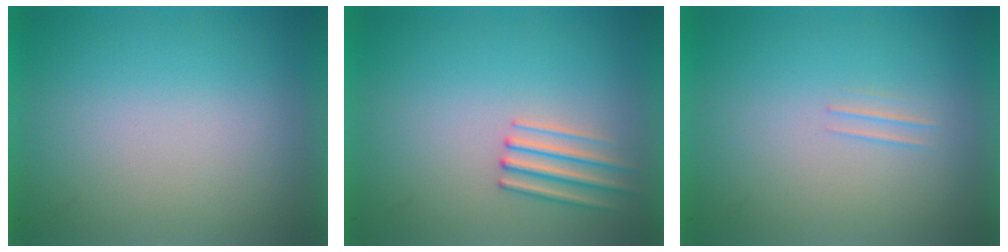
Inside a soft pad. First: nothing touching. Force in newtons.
{"total": 2.4}
{"total": 1.1}